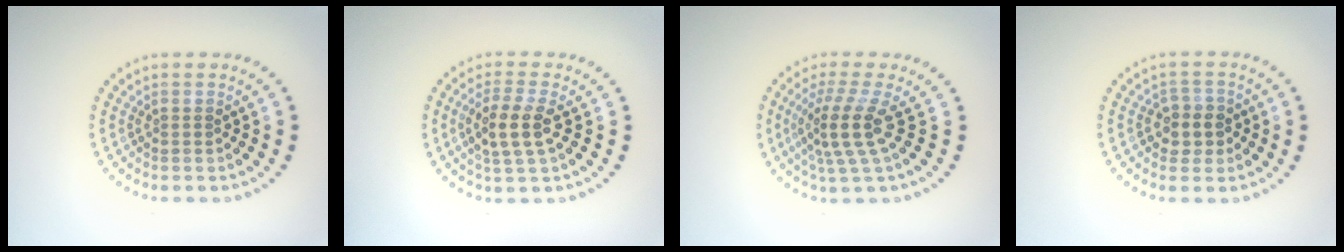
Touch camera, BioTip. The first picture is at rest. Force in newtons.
{"total": 3.4, "press": 3.1, "slide": 1.2}
{"total": 4.0, "press": 2.8, "slide": 2.8}
{"total": 2.6, "press": 2.4, "slide": 1.0}